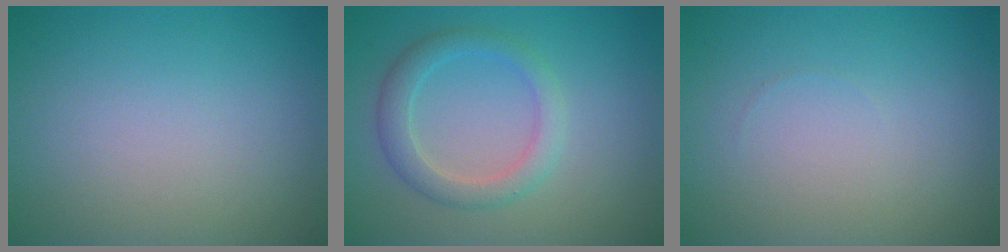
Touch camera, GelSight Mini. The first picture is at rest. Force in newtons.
{"total": 2.9, "press": 2.9, "slide": 0.2}
{"total": 0.0}